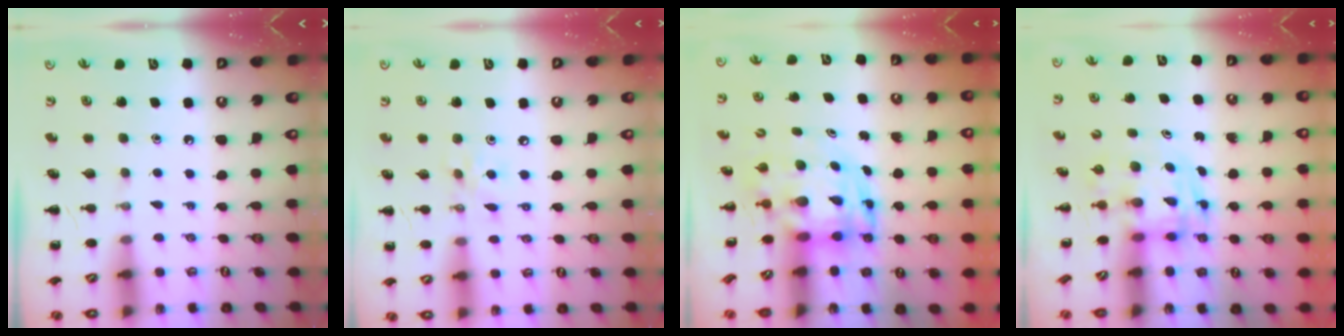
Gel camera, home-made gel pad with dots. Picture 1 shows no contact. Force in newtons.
{"total": 3.9, "press": 3.8, "slide": 0.8}
{"total": 4.5, "press": 4.4, "slide": 1.1}
{"total": 3.4, "press": 3.4, "slide": 0.6}